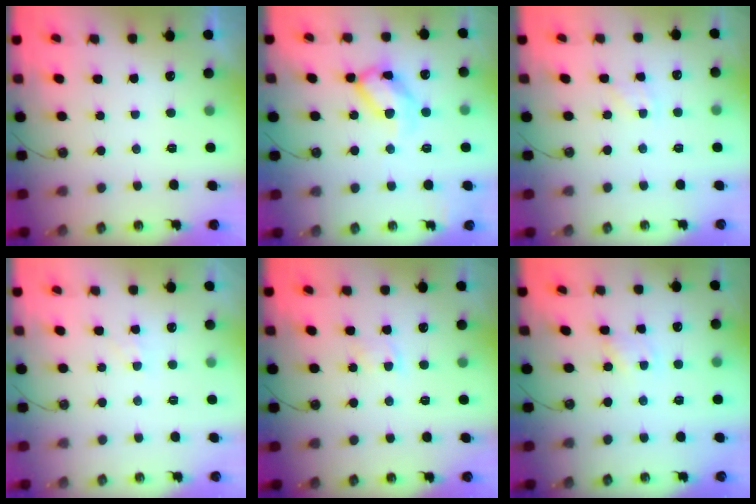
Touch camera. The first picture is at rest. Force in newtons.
{"total": 14.6, "press": 14.5, "slide": 1.7}
{"total": 2.4, "press": 2.4, "slide": 0.4}
{"total": 3.9, "press": 3.8, "slide": 0.6}
{"total": 3.9, "press": 3.8, "slide": 0.5}
{"total": 1.9, "press": 1.9, "slide": 0.2}